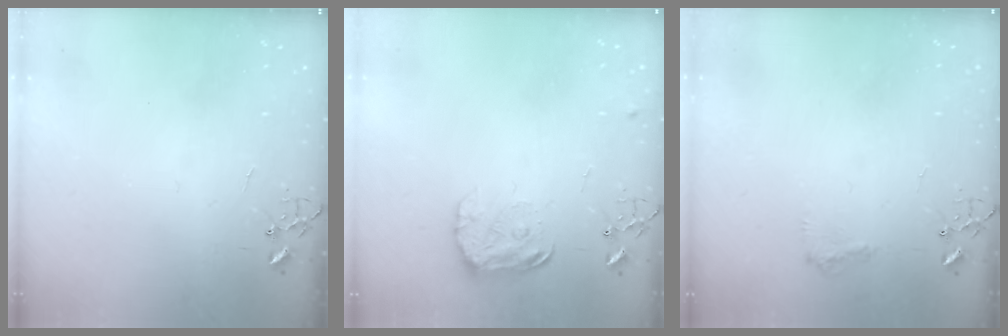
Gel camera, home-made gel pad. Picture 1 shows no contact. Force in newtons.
{"total": 11.5, "press": 11.5, "slide": 0.6}
{"total": 7.9, "press": 7.9, "slide": 0.6}